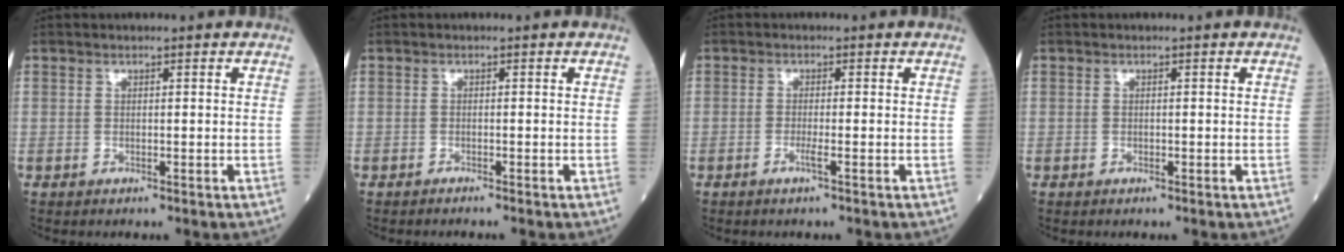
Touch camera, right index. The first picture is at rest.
{"total": 1.3, "force": [-1.1, -0.2, 0.6], "torque": [-0.007, 0.002, -0.014]}
{"total": 1.6, "force": [-0.8, -0.3, 1.3], "torque": [-0.024, -0.003, -0.019]}
{"total": 0.0}